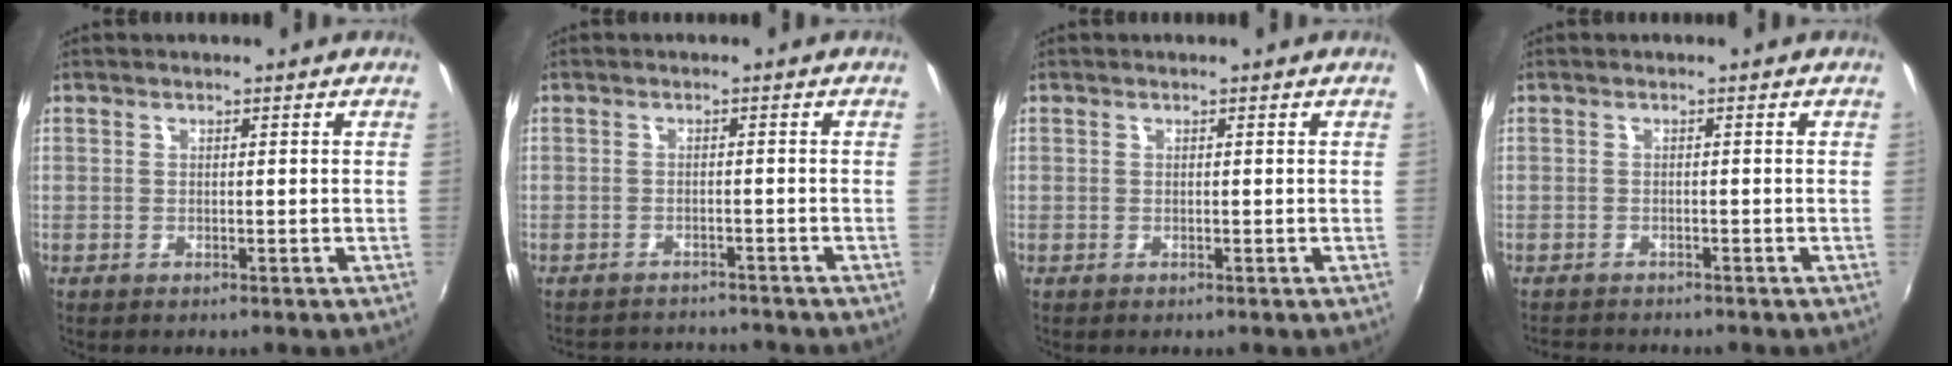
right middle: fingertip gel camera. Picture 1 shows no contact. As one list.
[{"total": 6.6, "force": [-6.3, 1.4, 1.2], "torque": [-0.036, 0.002, -0.090]}, {"total": 0.0}, {"total": 3.2, "force": [-3.1, 0.5, 0.8], "torque": [-0.026, -0.012, -0.053]}]